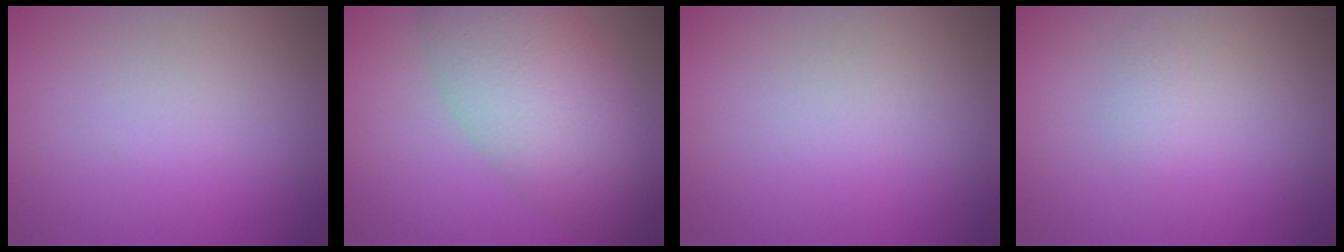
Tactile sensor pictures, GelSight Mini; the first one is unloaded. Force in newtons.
{"total": 8.1, "press": 8.1, "slide": 0.4}
{"total": 0.0}
{"total": 0.8, "press": 0.8, "slide": 0.0}